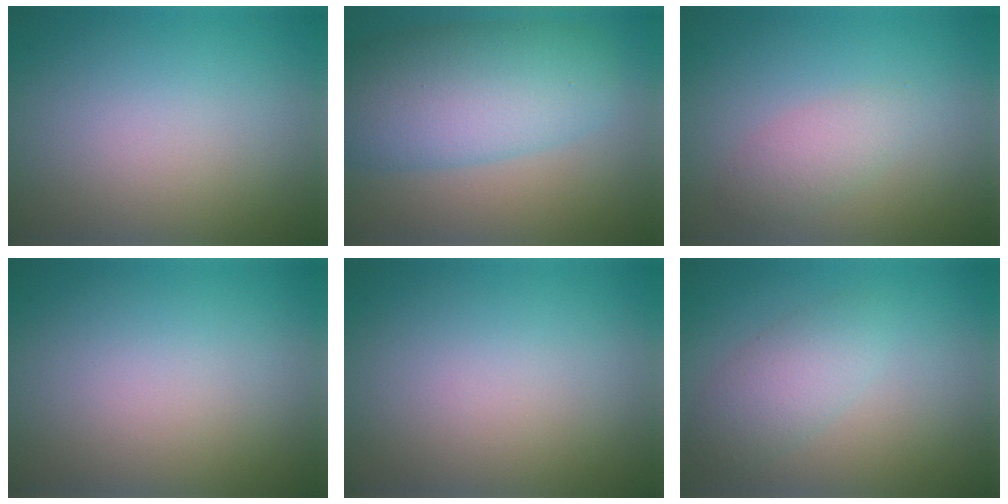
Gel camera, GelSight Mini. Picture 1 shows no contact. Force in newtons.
{"total": 8.4, "press": 8.4, "slide": 0.1}
{"total": 3.0, "press": 3.0, "slide": 0.2}
{"total": 0.0}
{"total": 0.0}
{"total": 2.8, "press": 2.8, "slide": 0.1}